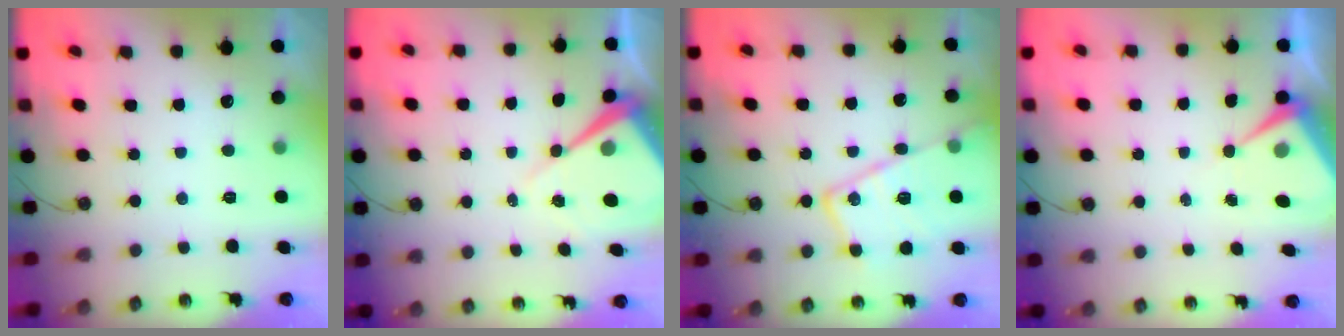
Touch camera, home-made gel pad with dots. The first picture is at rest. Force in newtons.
{"total": 9.4, "press": 9.4, "slide": 0.7}
{"total": 19.9, "press": 19.8, "slide": 1.6}
{"total": 6.7, "press": 6.6, "slide": 0.7}